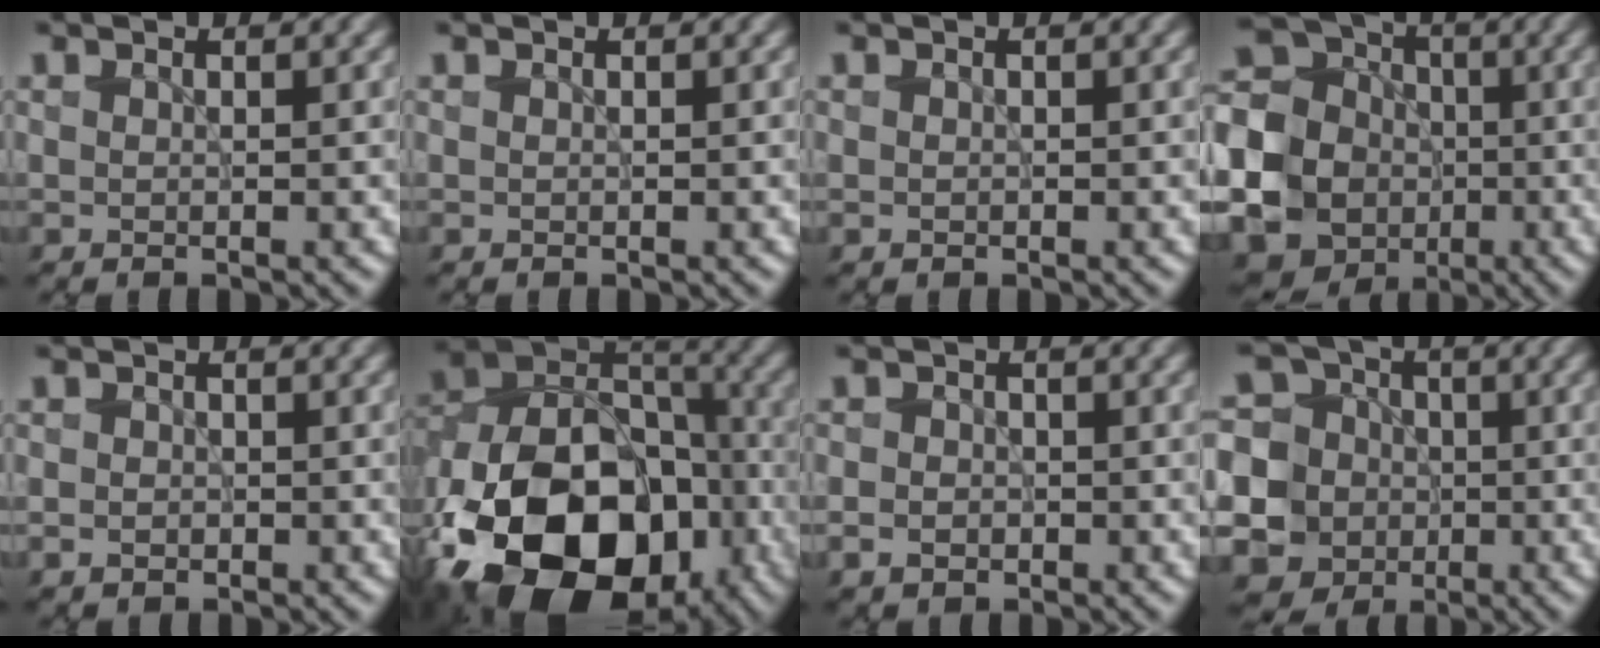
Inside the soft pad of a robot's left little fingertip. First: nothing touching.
{"total": 0.0}
{"total": 0.0}
{"total": 19.8, "force": [-4.4, 18.3, 6.1], "torque": [-0.189, -0.007, -0.113]}
{"total": 1.1, "force": [-0.3, 0.9, 0.5], "torque": [-0.007, -0.004, -0.009]}
{"total": 19.6, "force": [-8.4, 13.6, 11.3], "torque": [-0.201, -0.012, -0.146]}
{"total": 1.8, "force": [-0.6, 1.5, 0.8], "torque": [-0.011, -0.004, -0.015]}
{"total": 12.1, "force": [-2.6, 11.3, 3.4], "torque": [-0.105, 0.010, -0.065]}